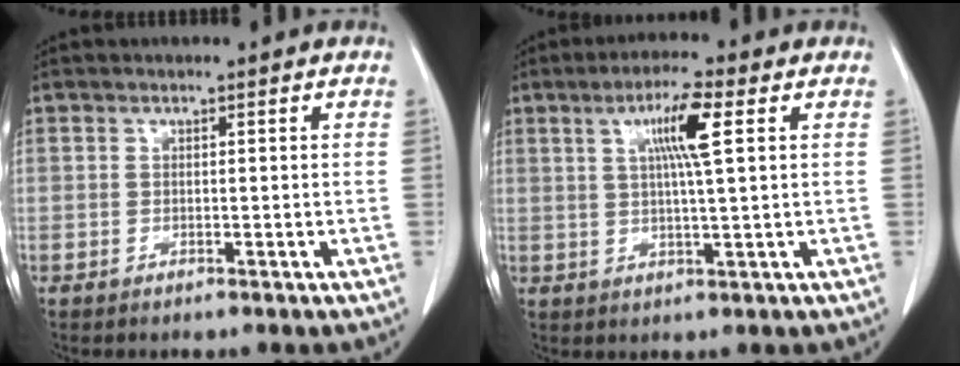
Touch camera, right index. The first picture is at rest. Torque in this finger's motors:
{"motor_torque": [0.89, 0.43, 0.21, 0.13]}